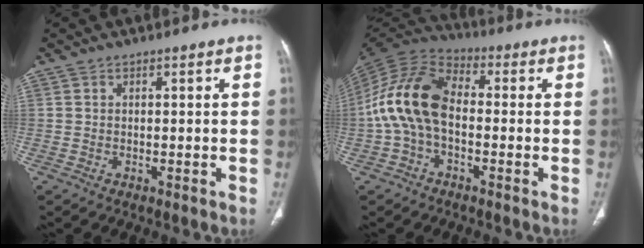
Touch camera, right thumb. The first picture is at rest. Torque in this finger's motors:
{"motor_torque": [-0.31, 1.44, 0.91, -0.88, 0.53]}